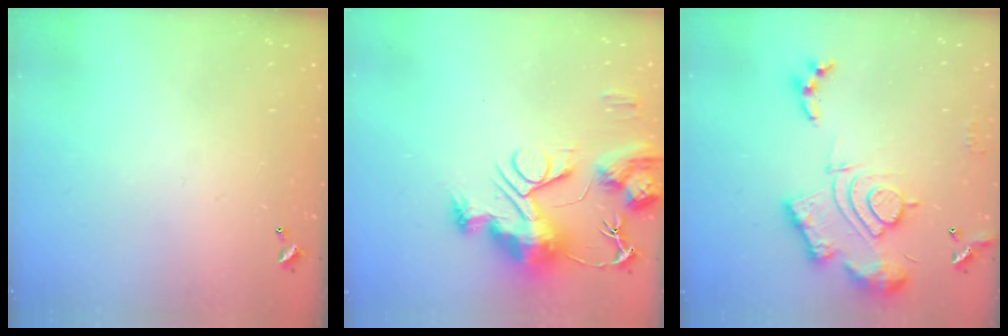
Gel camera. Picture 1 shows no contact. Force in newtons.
{"total": 14.8, "press": 14.7, "slide": 1.3}
{"total": 19.2, "press": 19.1, "slide": 1.8}